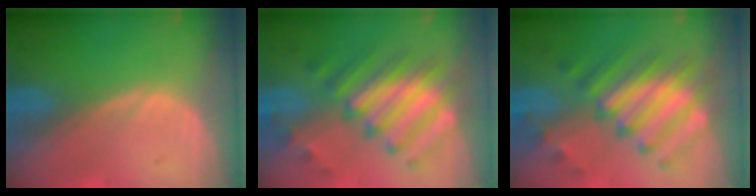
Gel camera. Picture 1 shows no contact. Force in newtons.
{"total": 8.9, "press": 8.8, "slide": 1.0}
{"total": 8.9, "press": 8.8, "slide": 1.0}